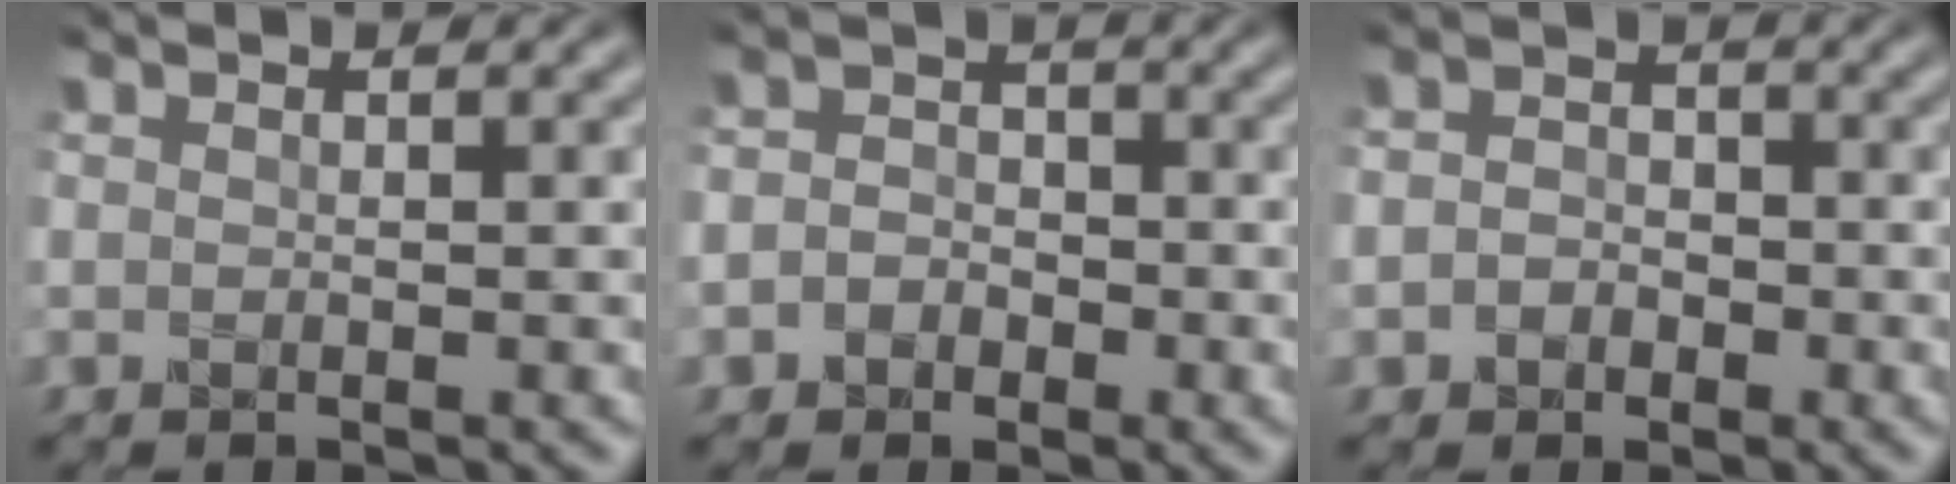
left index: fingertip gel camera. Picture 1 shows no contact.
{"total": 2.3, "force": [-1.0, 1.9, 0.6], "torque": [0.001, 0.007, -0.031]}
{"total": 1.9, "force": [-0.8, 1.6, 0.6], "torque": [-0.012, 0.004, -0.020]}